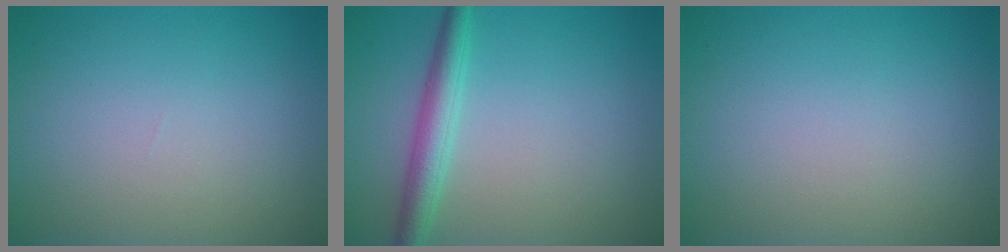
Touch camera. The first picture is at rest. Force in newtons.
{"total": 3.0, "press": 3.0, "slide": 0.1}
{"total": 0.0}